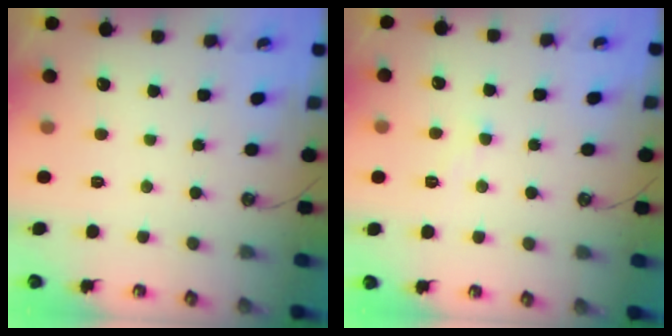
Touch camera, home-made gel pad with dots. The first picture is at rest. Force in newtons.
{"total": 0.8, "press": 0.7, "slide": 0.4}